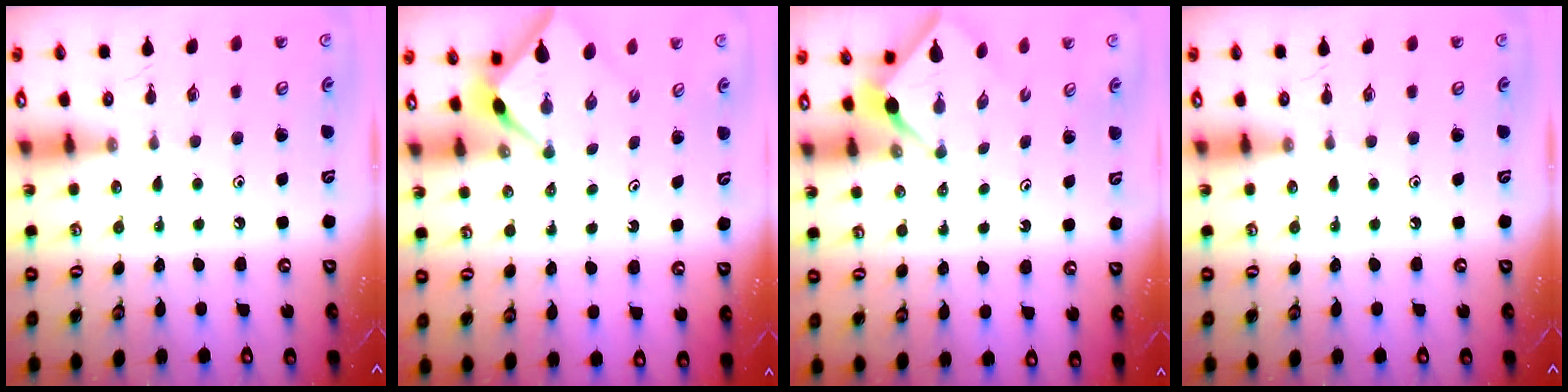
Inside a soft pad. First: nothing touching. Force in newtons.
{"total": 2.5, "press": 2.5, "slide": 0.3}
{"total": 2.3, "press": 2.3, "slide": 0.2}
{"total": 0.0}